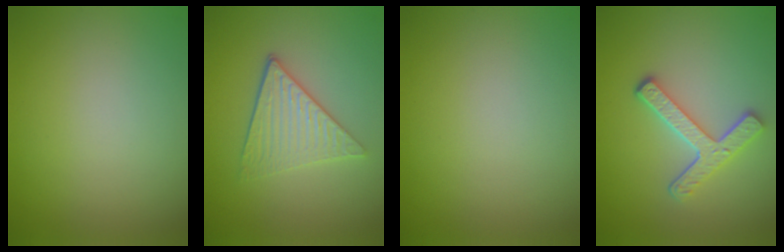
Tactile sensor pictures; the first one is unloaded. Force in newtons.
{"total": 4.1, "press": 3.3, "slide": 2.3}
{"total": 0.0}
{"total": 4.0, "press": 3.1, "slide": 2.5}